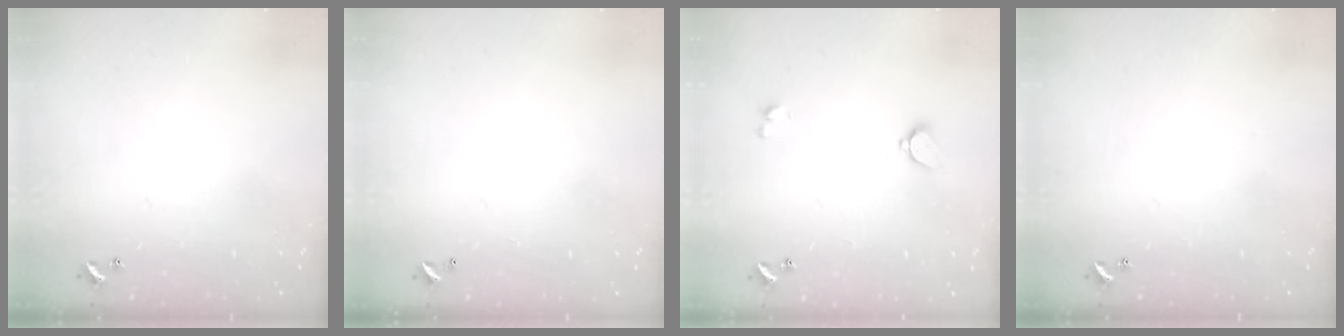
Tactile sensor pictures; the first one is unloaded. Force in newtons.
{"total": 2.8, "press": 2.8, "slide": 0.1}
{"total": 3.1, "press": 2.5, "slide": 1.7}
{"total": 0.0}